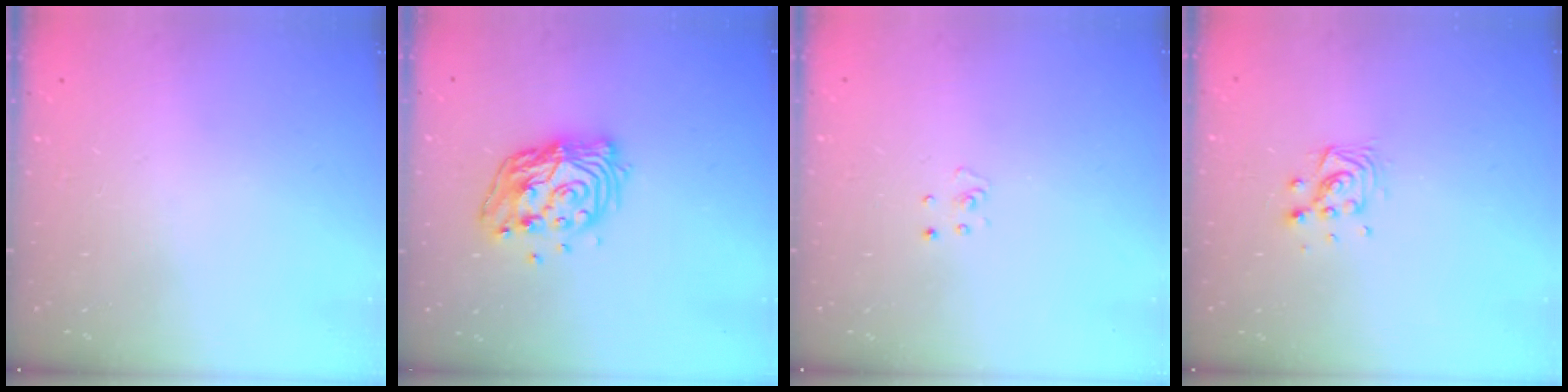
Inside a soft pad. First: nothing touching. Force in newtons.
{"total": 13.7, "press": 13.7, "slide": 1.2}
{"total": 2.3, "press": 2.3, "slide": 0.2}
{"total": 7.8, "press": 7.8, "slide": 0.3}